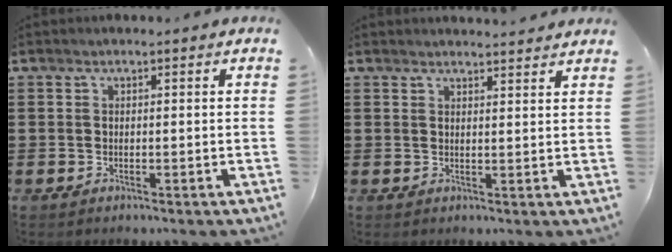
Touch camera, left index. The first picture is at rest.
{"total": 2.0, "force": [2.0, -0.1, 0.1], "torque": [-0.007, -0.003, 0.039]}